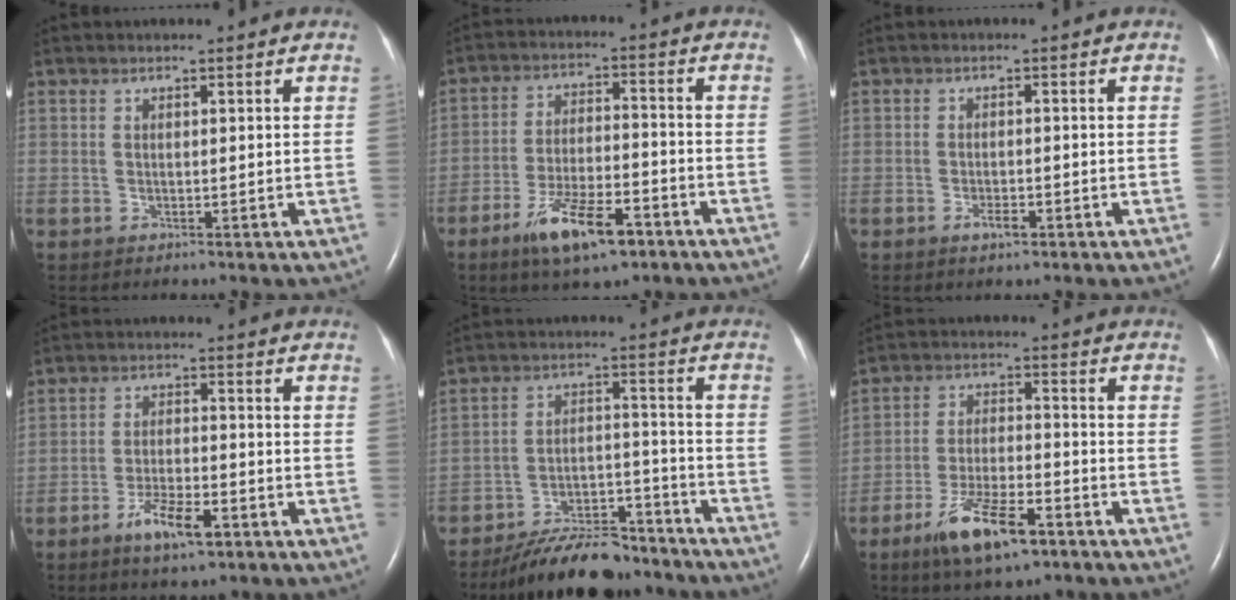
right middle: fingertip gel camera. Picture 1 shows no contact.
{"total": 10.5, "force": [-6.4, 2.8, 7.9], "torque": [-0.149, -0.008, -0.109]}
{"total": 1.9, "force": [-1.1, 0.6, 1.4], "torque": [-0.029, -0.001, -0.018]}
{"total": 6.2, "force": [-3.7, 1.5, 4.8], "torque": [-0.095, -0.004, -0.062]}
{"total": 13.1, "force": [-11.6, 3.8, 4.8], "torque": [-0.068, 0.024, -0.184]}
{"total": 10.6, "force": [-6.6, 2.7, 7.8], "torque": [-0.151, -0.011, -0.115]}